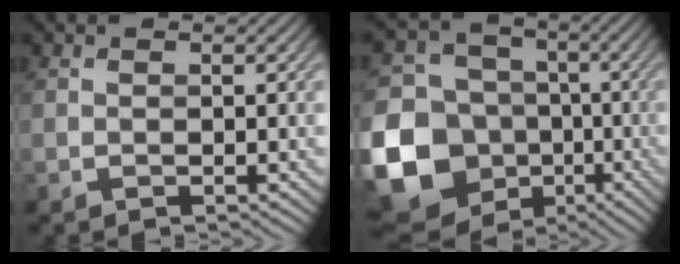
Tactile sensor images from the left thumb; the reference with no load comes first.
{"total": 20.4, "force": [-6.7, 17.7, 7.4], "torque": [-0.224, -0.045, -0.132]}